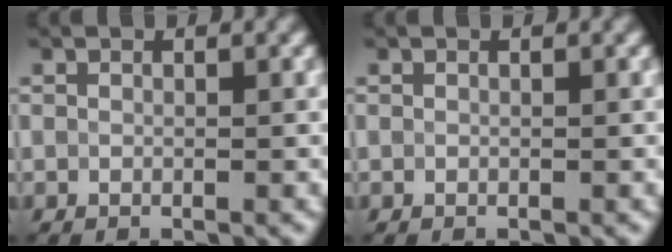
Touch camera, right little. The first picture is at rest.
{"total": 0.0}